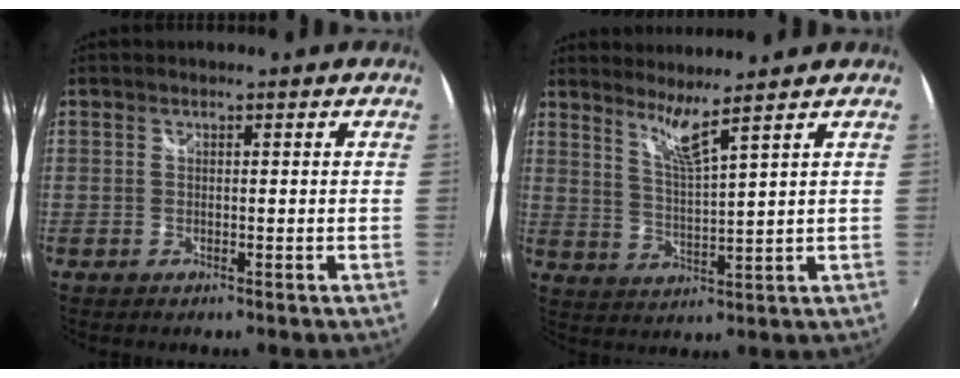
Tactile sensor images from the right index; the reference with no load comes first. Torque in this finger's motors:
{"motor_torque": [-0.13, 0.33, 0.06, 0.06]}